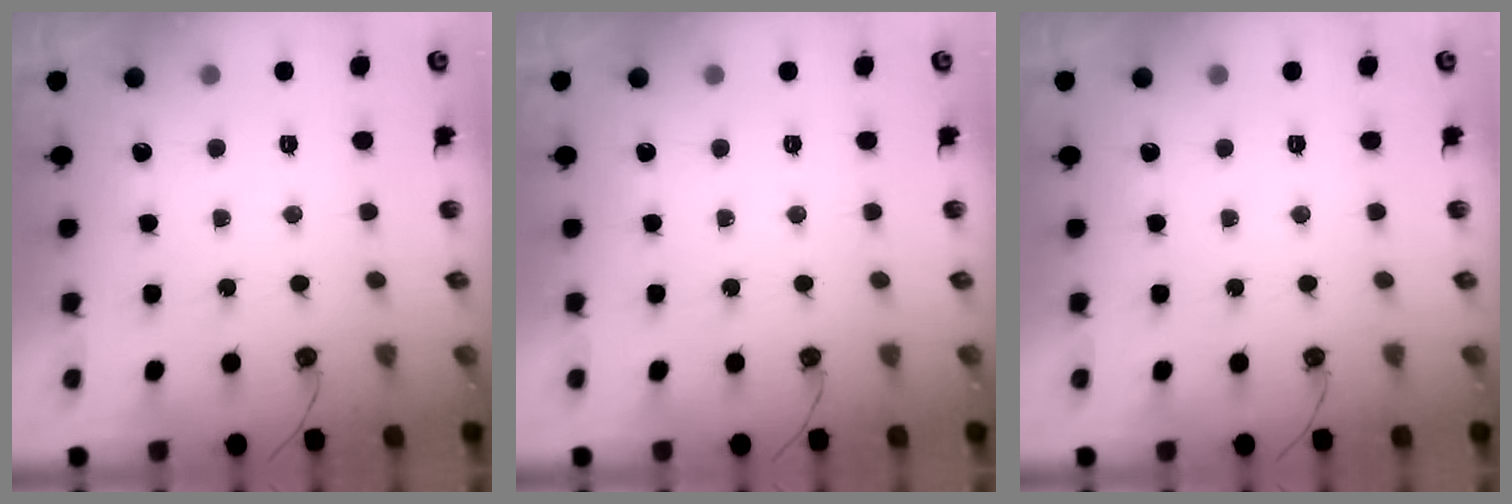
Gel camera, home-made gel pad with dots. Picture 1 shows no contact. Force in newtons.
{"total": 0.0}
{"total": 0.0}